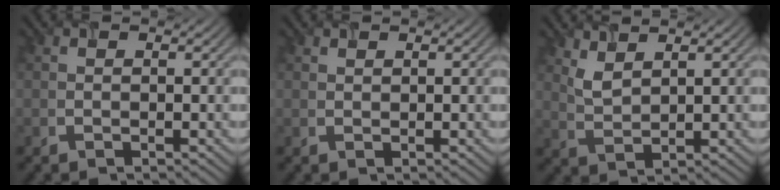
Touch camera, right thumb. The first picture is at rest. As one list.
[{"total": 0.5, "force": [0.5, 0.1, 0.1], "torque": [-0.005, -0.002, 0.012]}, {"total": 3.2, "force": [2.3, 1.1, 1.9], "torque": [-0.056, -0.005, 0.057]}]